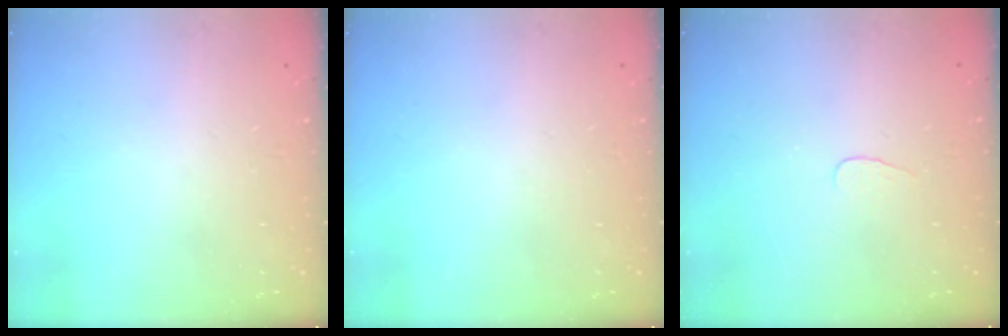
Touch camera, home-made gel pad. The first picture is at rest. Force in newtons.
{"total": 0.0}
{"total": 2.8, "press": 2.7, "slide": 0.3}